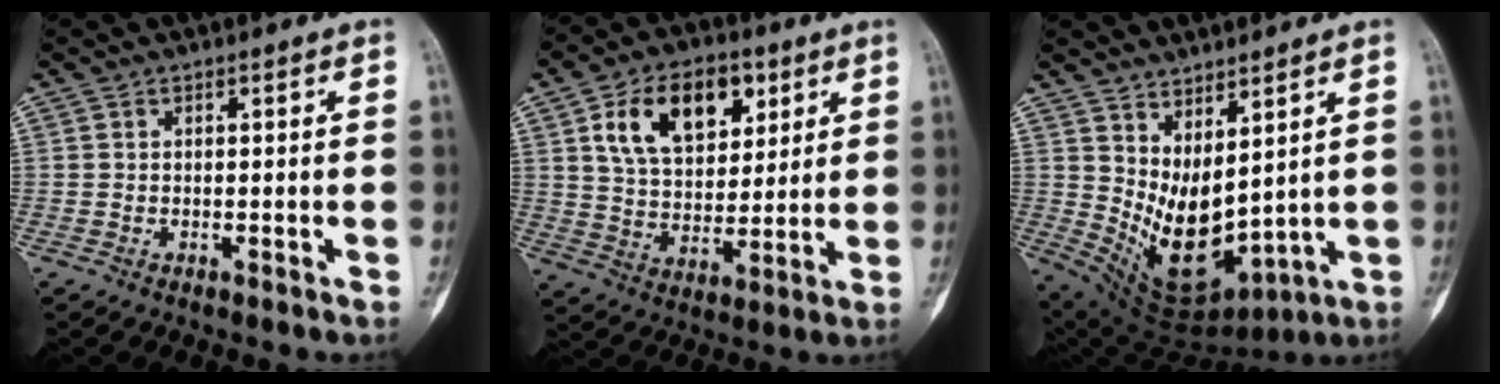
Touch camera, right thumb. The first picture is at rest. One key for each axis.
{"total": 16.8, "fx": 7.1, "fy": 10.6, "fz": 11.0, "tx": -0.140, "ty": -0.017, "tz": 0.124}
{"total": 13.4, "fx": 3.6, "fy": 6.7, "fz": 11.1, "tx": -0.168, "ty": -0.047, "tz": 0.098}